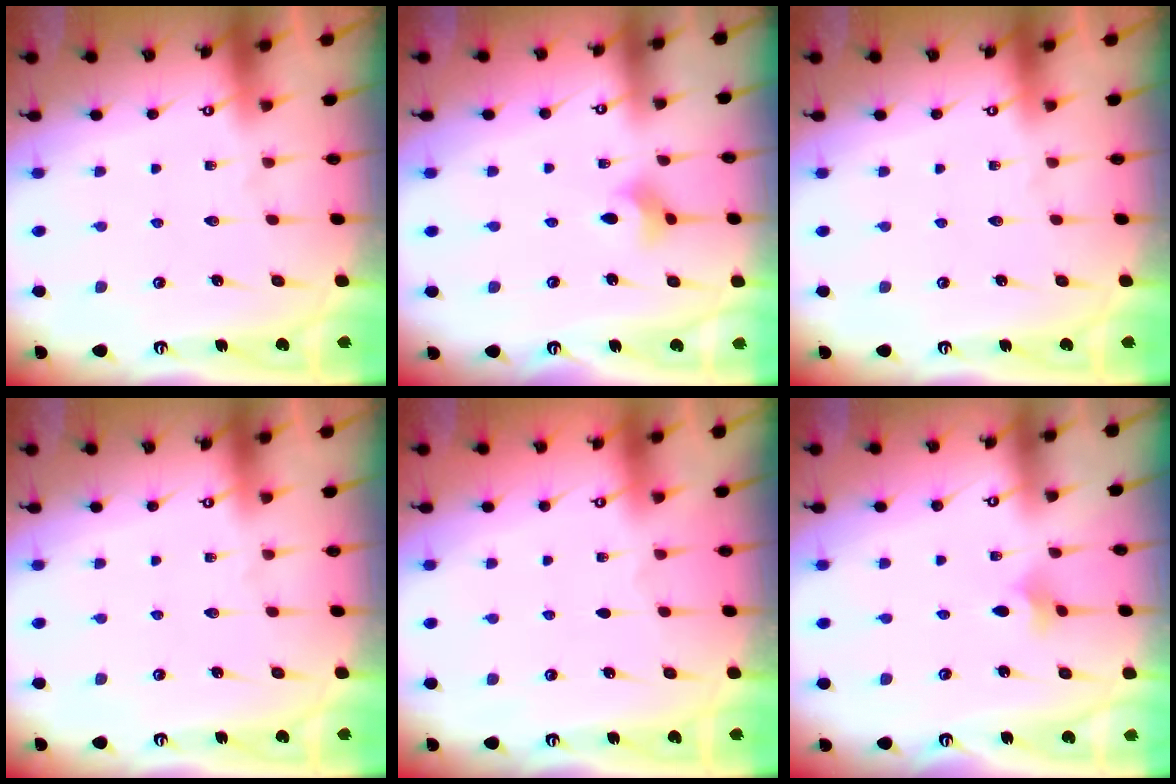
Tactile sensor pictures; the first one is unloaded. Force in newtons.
{"total": 4.5, "press": 4.3, "slide": 1.2}
{"total": 0.0}
{"total": 0.0}
{"total": 0.0}
{"total": 2.3, "press": 2.2, "slide": 0.5}